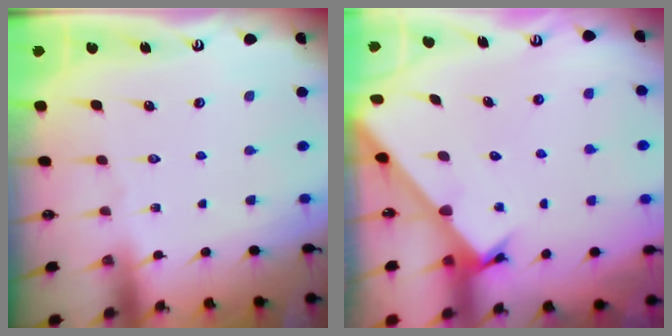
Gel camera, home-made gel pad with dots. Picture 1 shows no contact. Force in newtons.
{"total": 2.4, "press": 2.4, "slide": 0.1}